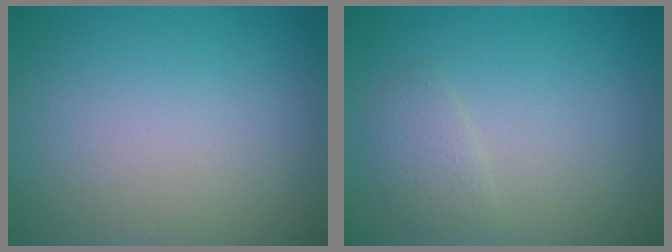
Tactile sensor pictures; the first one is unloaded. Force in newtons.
{"total": 1.5, "press": 1.5, "slide": 0.1}